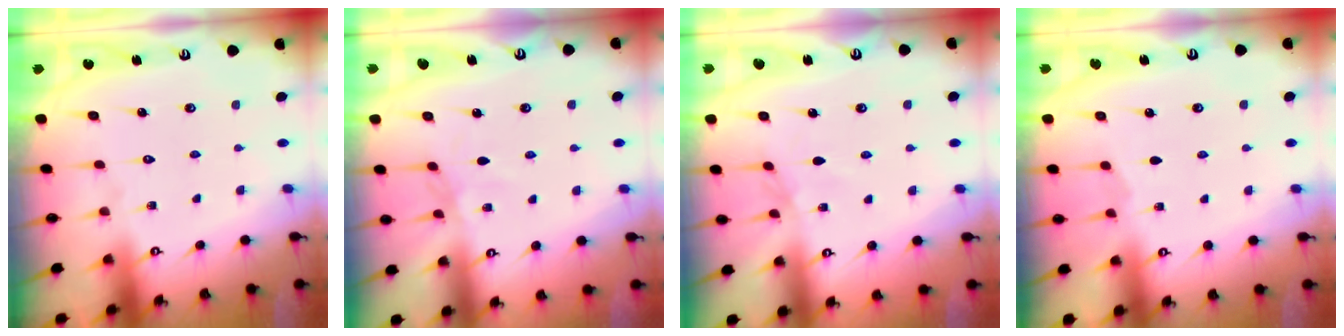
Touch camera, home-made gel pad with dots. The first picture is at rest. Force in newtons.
{"total": 1.4, "press": 1.3, "slide": 0.3}
{"total": 2.6, "press": 2.5, "slide": 0.4}
{"total": 1.6, "press": 1.6, "slide": 0.4}